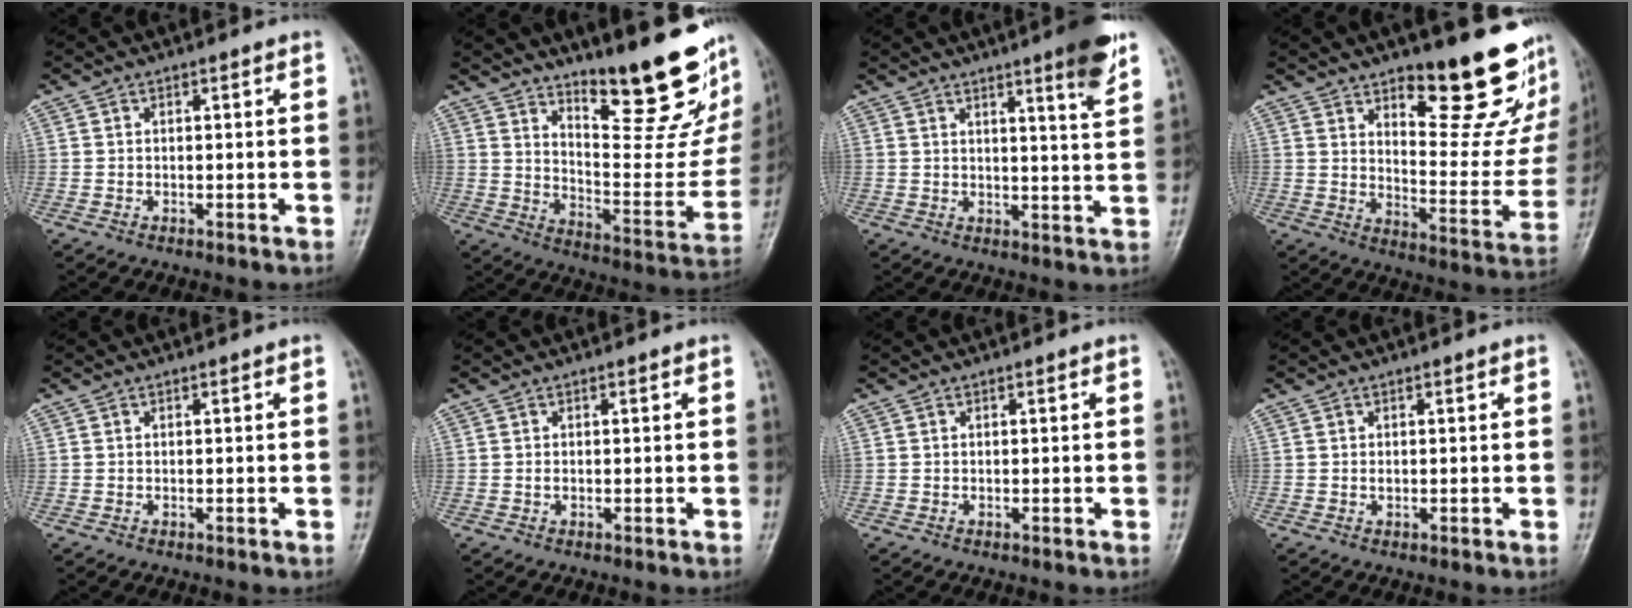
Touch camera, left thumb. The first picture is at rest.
{"total": 25.3, "force": [16.6, 7.0, 17.8], "torque": [-0.215, -0.102, 0.248]}
{"total": 7.5, "force": [4.8, 0.2, 5.8], "torque": [-0.072, -0.031, 0.065]}
{"total": 22.4, "force": [14.0, 7.6, 15.8], "torque": [-0.160, -0.096, 0.201]}
{"total": 0.0}
{"total": 0.8, "force": [0.2, 0.4, 0.7], "torque": [-0.009, 0.004, 0.006]}
{"total": 0.0}
{"total": 0.9, "force": [0.3, 0.4, 0.7], "torque": [-0.009, 0.000, 0.006]}